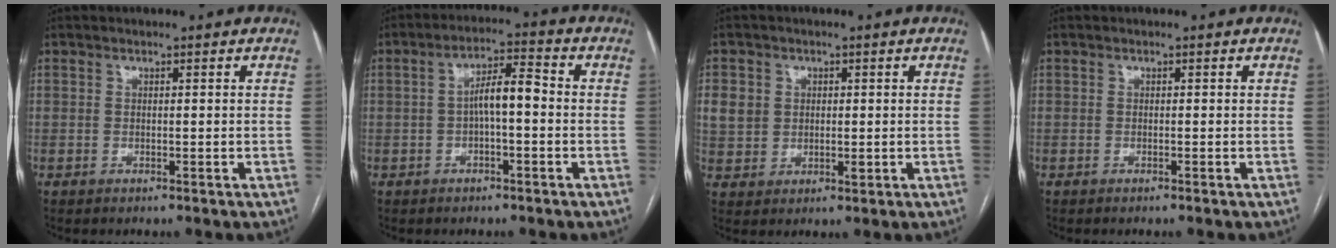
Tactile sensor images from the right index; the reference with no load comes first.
{"total": 5.7, "force": [-0.5, 1.4, 5.5], "torque": [-0.096, 0.022, -0.011]}
{"total": 5.9, "force": [1.3, 5.3, 2.4], "torque": [-0.052, 0.007, 0.028]}
{"total": 0.0}